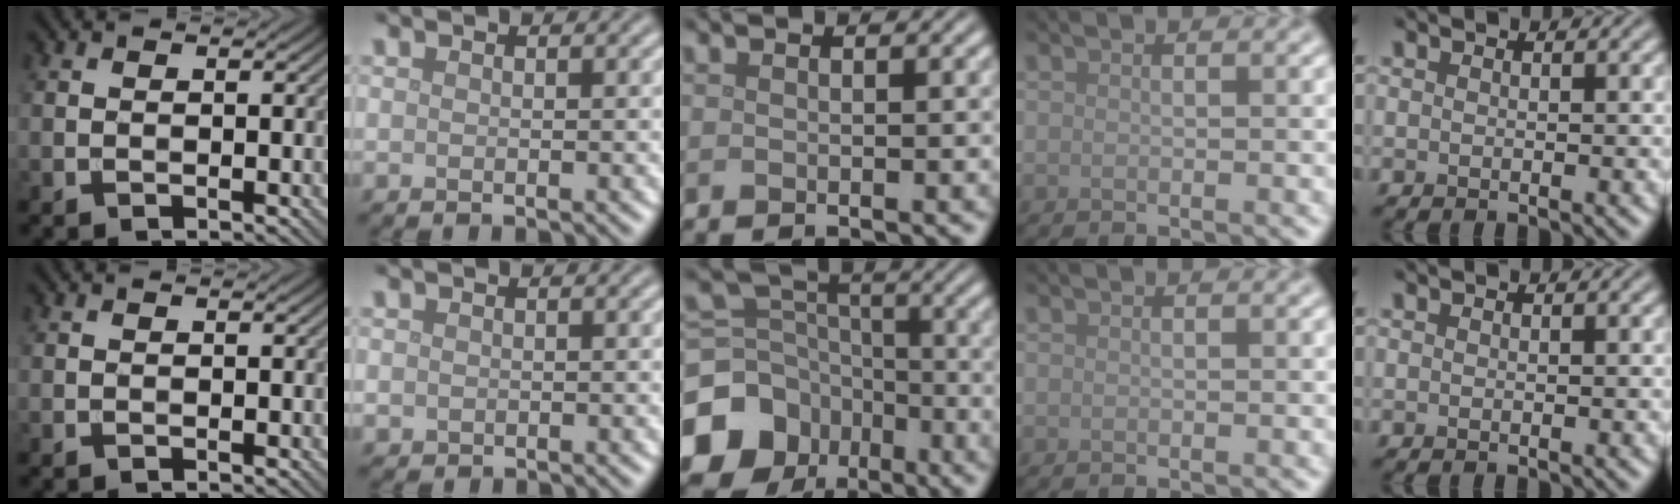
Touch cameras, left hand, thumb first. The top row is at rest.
{"index": {"total": 0.7, "force": [0.0, 0.6, 0.1], "torque": [0.000, -0.002, 0.000]}, "middle": {"total": 15.8, "force": [-8.6, 12.4, 4.7], "torque": [-0.136, -0.055, -0.152]}}